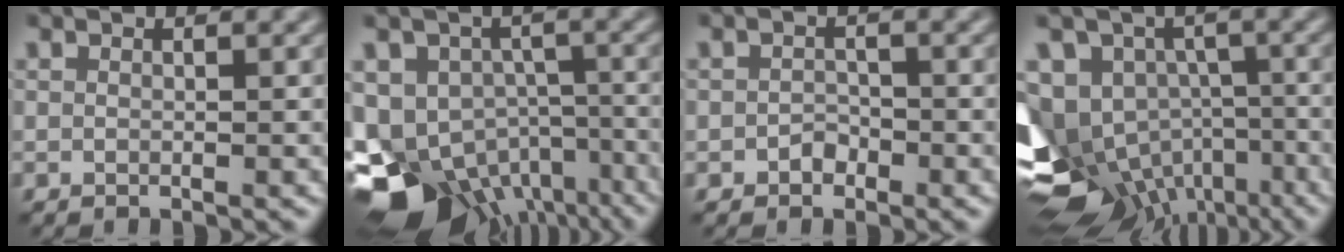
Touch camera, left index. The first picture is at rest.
{"total": 14.3, "force": [-9.0, 9.1, 6.4], "torque": [-0.122, -0.036, -0.118]}
{"total": 1.3, "force": [-1.0, 0.9, 0.3], "torque": [-0.004, 0.001, -0.018]}
{"total": 13.5, "force": [-6.3, 9.9, 6.7], "torque": [-0.132, -0.022, -0.073]}